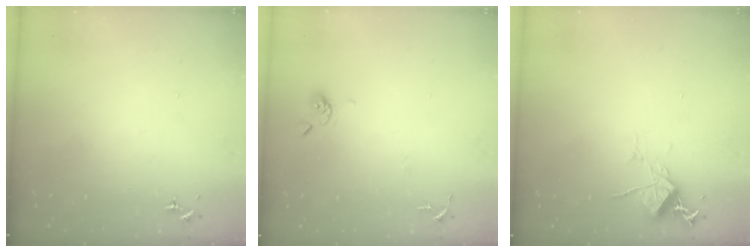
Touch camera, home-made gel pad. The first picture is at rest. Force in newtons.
{"total": 4.8, "press": 4.7, "slide": 0.6}
{"total": 8.8, "press": 8.7, "slide": 1.2}